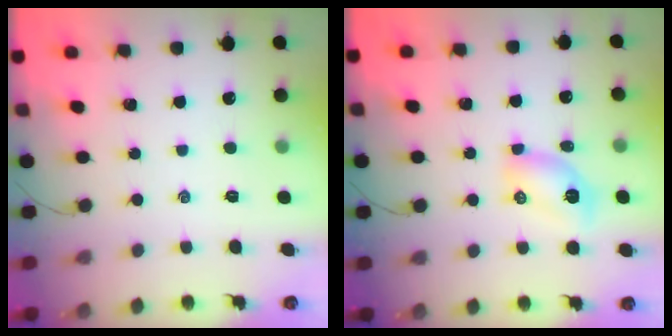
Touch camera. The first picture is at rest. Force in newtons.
{"total": 6.0, "press": 5.9, "slide": 1.4}